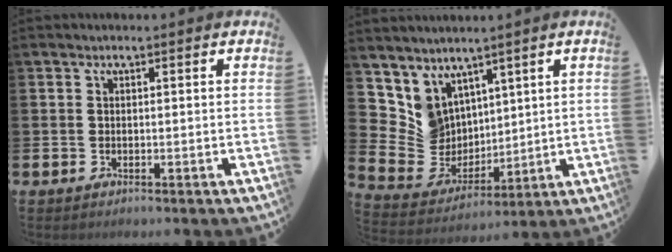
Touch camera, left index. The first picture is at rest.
{"total": 6.0, "force": [2.8, 5.2, 0.6], "torque": [-0.062, -0.034, 0.057]}